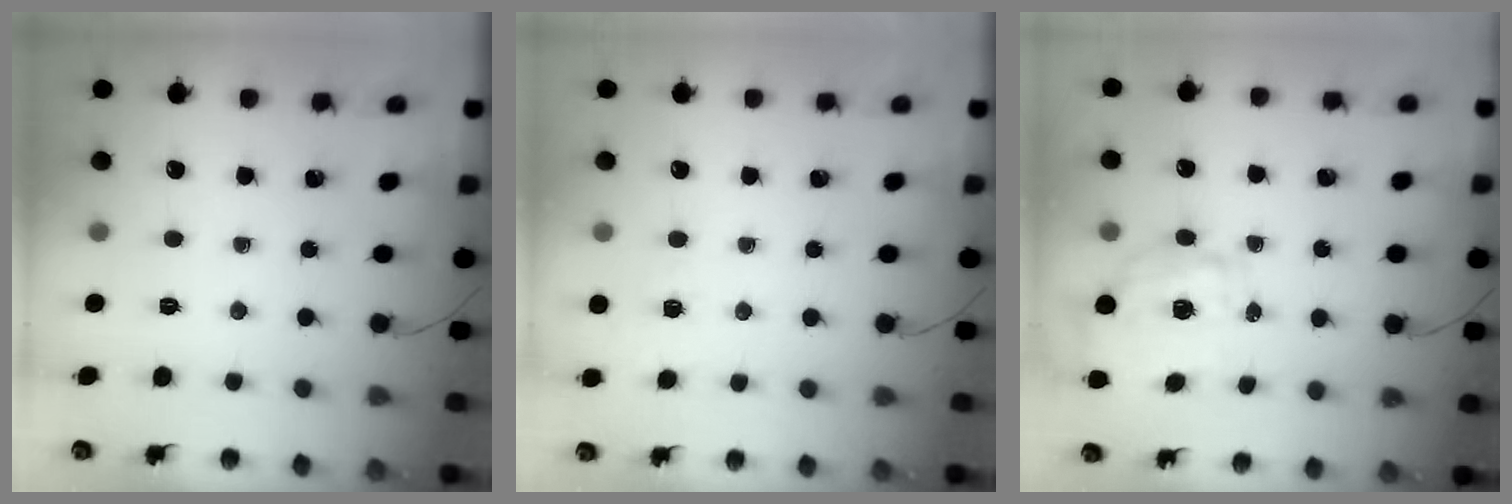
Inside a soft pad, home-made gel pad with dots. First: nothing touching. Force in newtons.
{"total": 1.9, "press": 0.8, "slide": 1.7}
{"total": 2.6, "press": 2.3, "slide": 1.3}